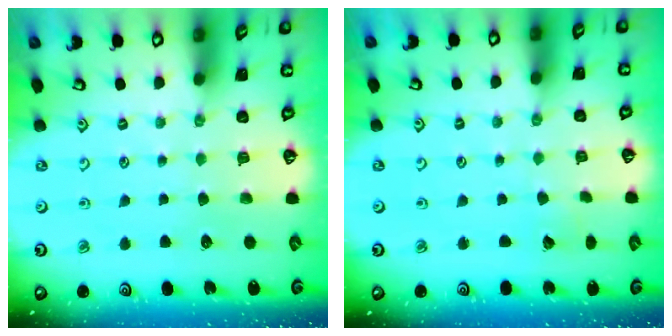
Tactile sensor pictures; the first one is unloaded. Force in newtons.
{"total": 2.7, "press": 2.6, "slide": 0.3}